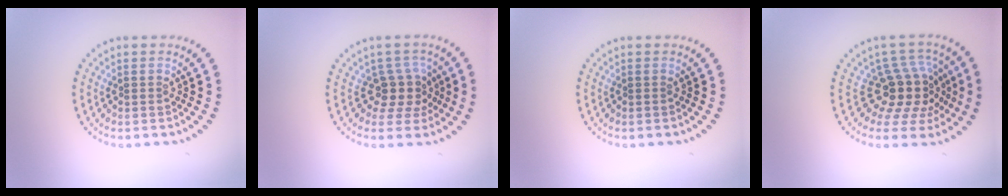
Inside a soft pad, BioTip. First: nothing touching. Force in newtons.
{"total": 2.9, "press": 2.1, "slide": 2.0}
{"total": 0.0}
{"total": 4.8, "press": 3.6, "slide": 3.1}